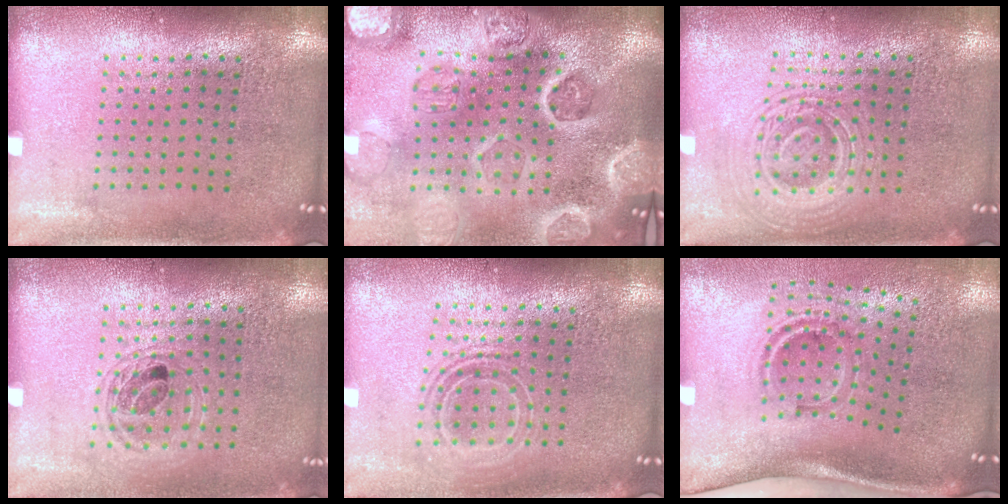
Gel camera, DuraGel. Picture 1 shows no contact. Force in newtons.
{"total": 5.3, "press": 4.6, "slide": 2.7}
{"total": 2.8, "press": 2.8, "slide": 0.5}
{"total": 1.3, "press": 1.2, "slide": 0.4}
{"total": 1.7, "press": 1.3, "slide": 1.1}
{"total": 1.7, "press": 1.1, "slide": 1.3}